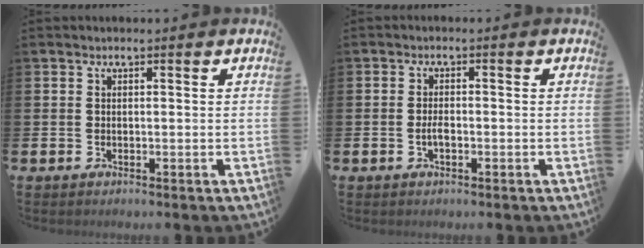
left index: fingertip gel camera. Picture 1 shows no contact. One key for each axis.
{"total": 1.8, "fx": -0.5, "fy": 0.8, "fz": 1.5, "tx": -0.026, "ty": 0.000, "tz": -0.011}